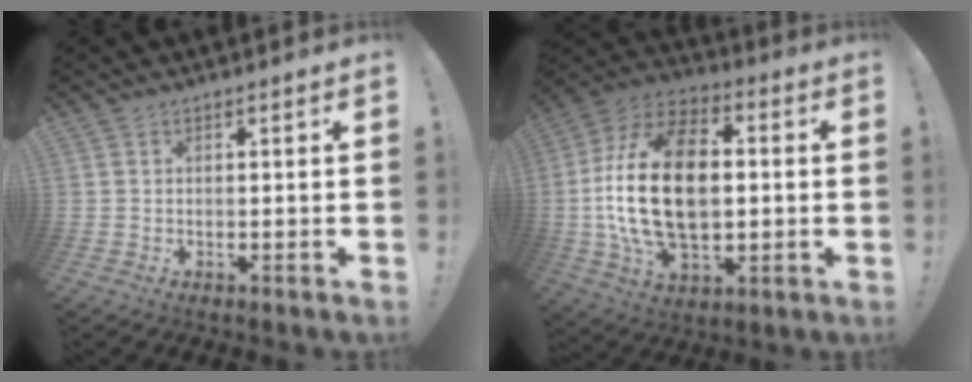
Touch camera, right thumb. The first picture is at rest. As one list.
[{"total": 26.5, "force": [-0.1, 16.4, 20.8], "torque": [-0.391, 0.007, 0.003]}]